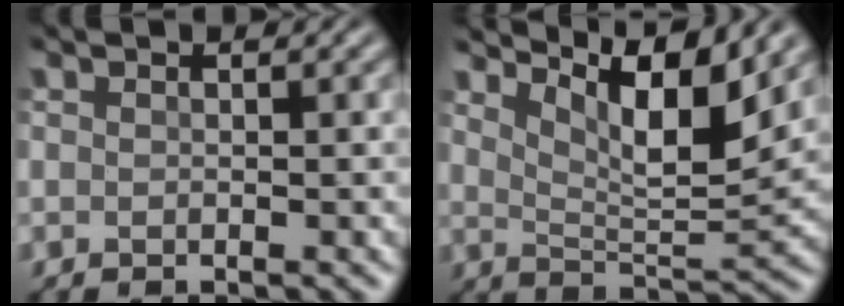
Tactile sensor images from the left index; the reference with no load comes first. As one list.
[{"total": 7.3, "force": [4.5, 1.8, 5.5], "torque": [-0.093, -0.007, 0.081]}]